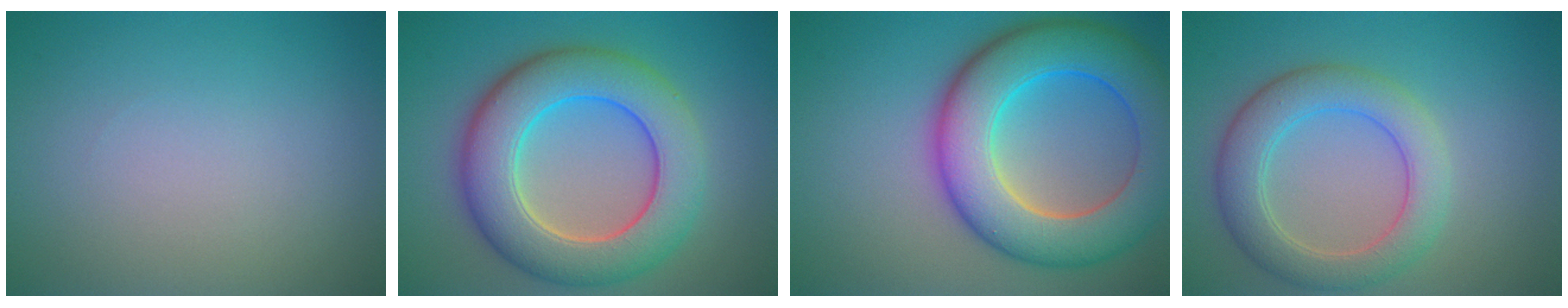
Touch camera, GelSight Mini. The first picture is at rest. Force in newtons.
{"total": 9.5, "press": 9.5, "slide": 0.3}
{"total": 10.8, "press": 10.8, "slide": 0.3}
{"total": 5.2, "press": 5.2, "slide": 0.1}